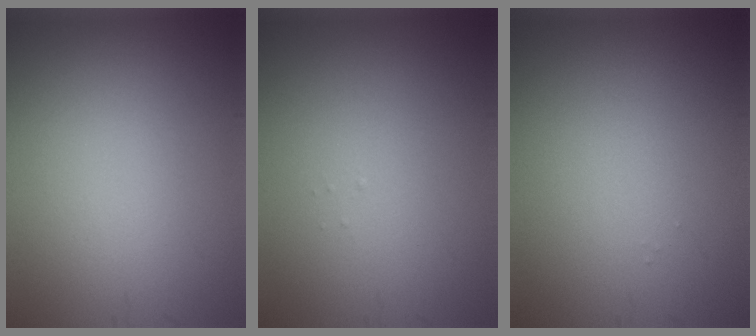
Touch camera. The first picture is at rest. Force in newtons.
{"total": 0.0}
{"total": 0.0}